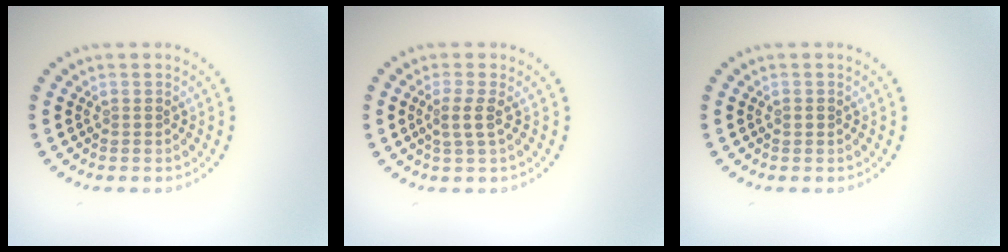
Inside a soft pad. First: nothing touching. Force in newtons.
{"total": 1.8, "press": 1.4, "slide": 1.1}
{"total": 0.9, "press": 0.9, "slide": 0.0}